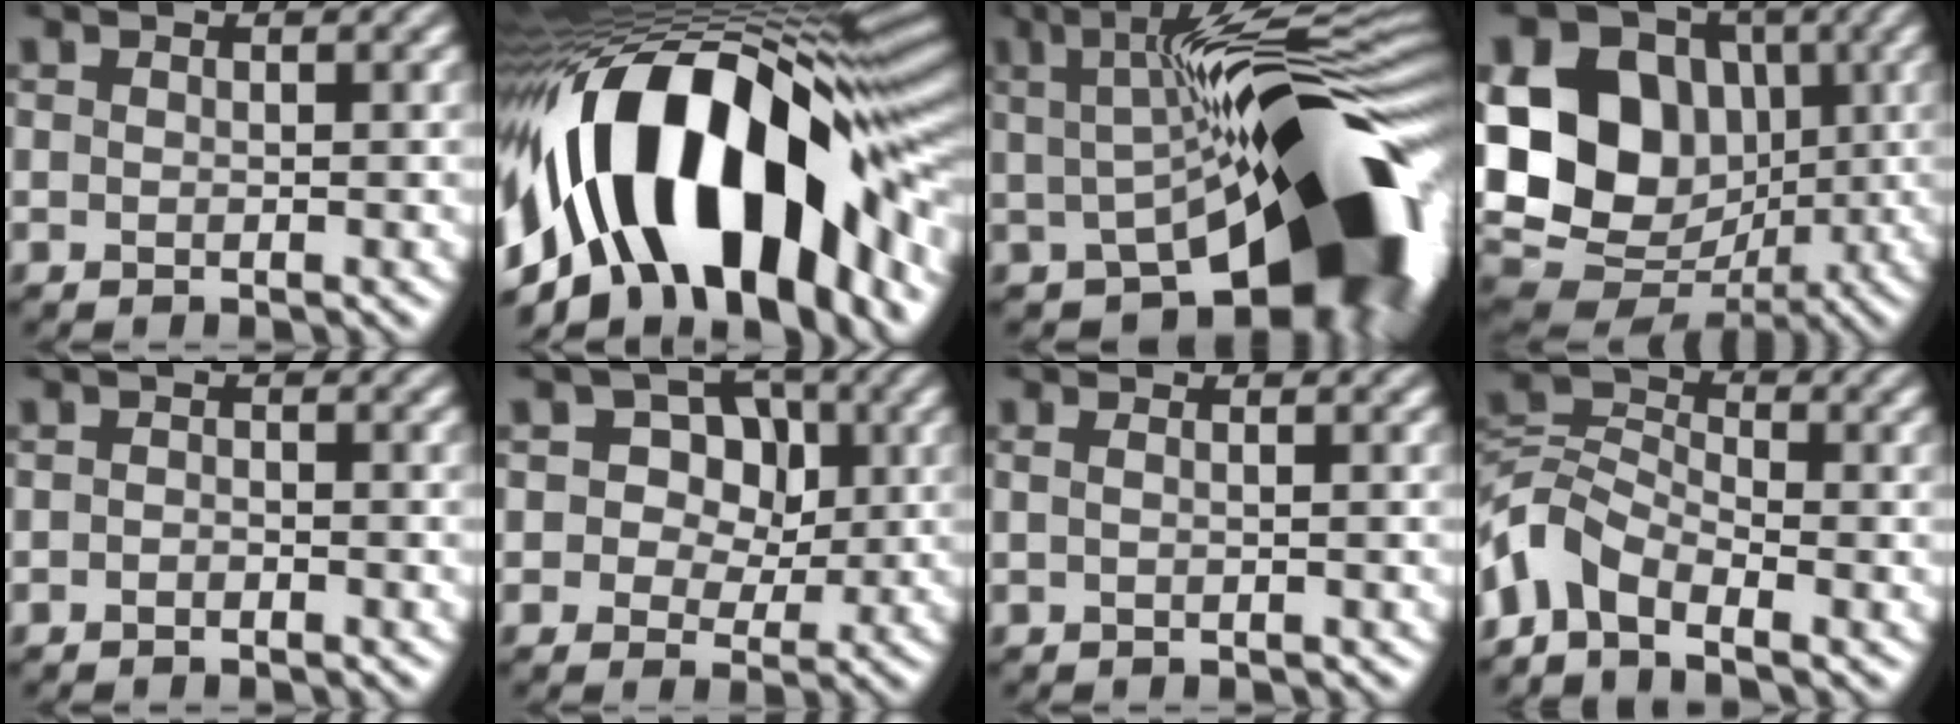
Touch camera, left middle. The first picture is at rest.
{"total": 18.2, "force": [-3.8, 9.6, 15.0], "torque": [-0.227, 0.024, -0.076]}
{"total": 17.8, "force": [-2.7, 7.6, 15.9], "torque": [-0.187, 0.005, -0.033]}
{"total": 16.5, "force": [1.0, 13.9, 8.8], "torque": [-0.194, 0.014, 0.006]}
{"total": 1.0, "force": [-0.8, 0.5, 0.2], "torque": [-0.003, 0.005, -0.016]}
{"total": 6.1, "force": [1.9, 5.1, 2.8], "torque": [-0.023, 0.024, 0.009]}
{"total": 0.8, "force": [0.0, 0.3, 0.8], "torque": [-0.014, -0.003, -0.009]}
{"total": 5.5, "force": [-3.8, 3.1, 2.6], "torque": [-0.052, 0.003, -0.090]}